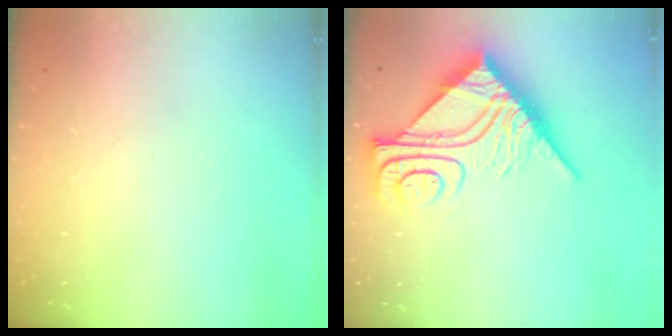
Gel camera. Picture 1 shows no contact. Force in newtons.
{"total": 14.7, "press": 14.7, "slide": 1.2}